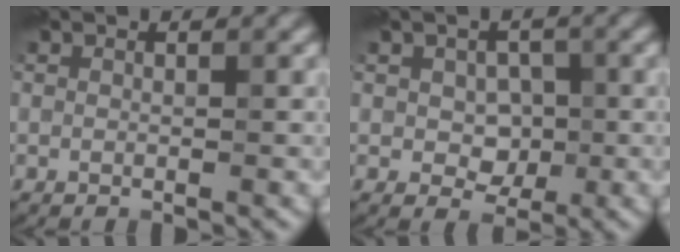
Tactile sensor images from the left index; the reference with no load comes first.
{"total": 3.1, "force": [0.0, 2.3, 2.1], "torque": [-0.035, -0.004, -0.002]}